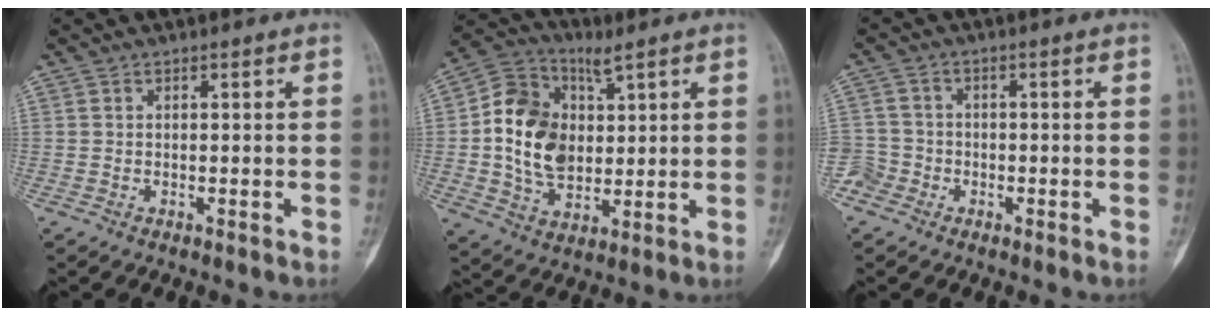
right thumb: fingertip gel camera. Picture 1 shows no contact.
{"total": 13.8, "force": [2.5, 10.0, 9.1], "torque": [-0.148, 0.004, 0.046]}
{"total": 4.4, "force": [-2.1, 3.8, 0.2], "torque": [0.015, 0.015, -0.045]}